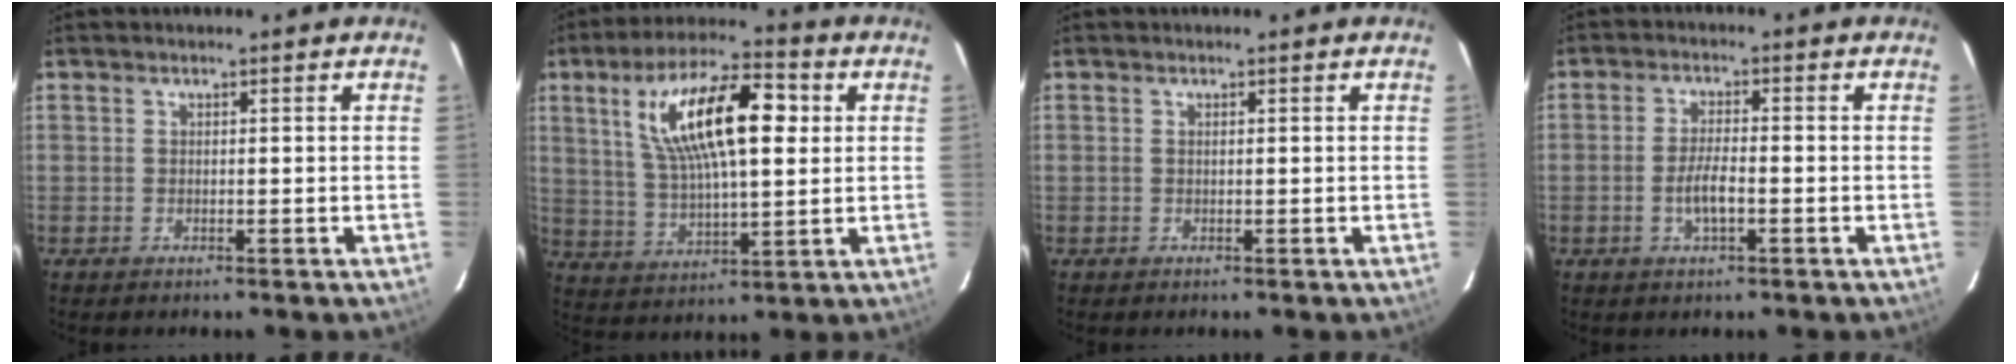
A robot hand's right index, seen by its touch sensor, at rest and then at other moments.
{"total": 17.4, "force": [4.9, 6.2, 15.5], "torque": [-0.281, 0.024, 0.091]}
{"total": 0.0}
{"total": 4.5, "force": [-1.6, 1.1, 4.1], "torque": [-0.083, 0.000, -0.029]}